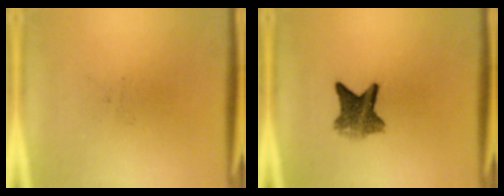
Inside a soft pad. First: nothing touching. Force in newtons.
{"total": 5.9}